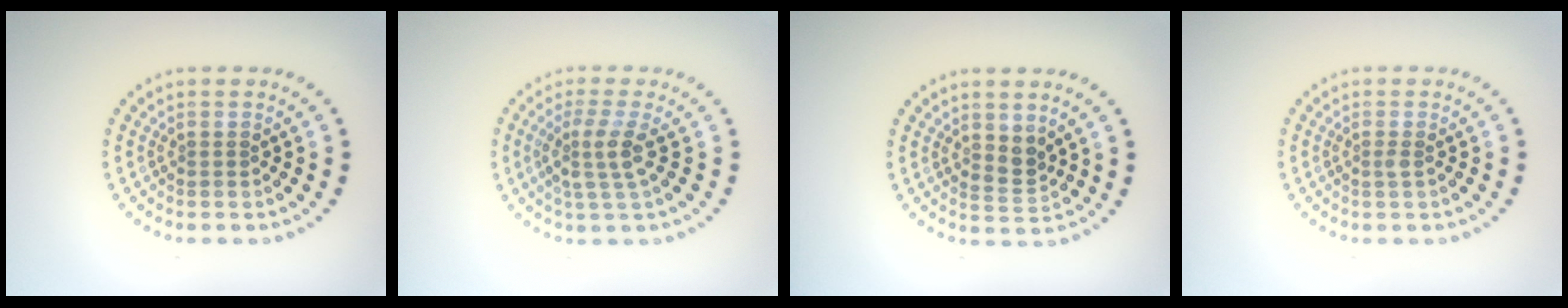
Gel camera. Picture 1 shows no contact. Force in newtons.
{"total": 2.9, "press": 2.2, "slide": 1.8}
{"total": 1.9, "press": 1.6, "slide": 1.0}
{"total": 0.5, "press": 0.5, "slide": 0.3}